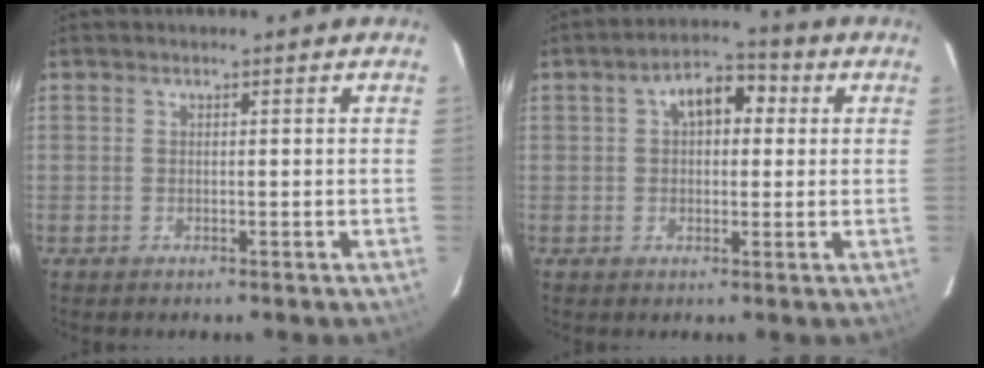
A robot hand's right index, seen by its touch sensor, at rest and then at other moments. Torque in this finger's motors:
{"motor_torque": [0.14, 0.02, 0.21, 0.06]}